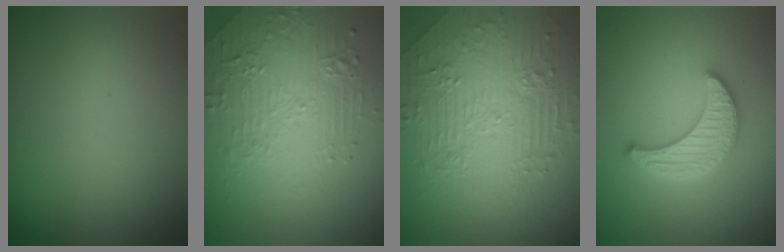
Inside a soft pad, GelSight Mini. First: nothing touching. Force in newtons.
{"total": 5.0, "press": 3.9, "slide": 3.1}
{"total": 4.7, "press": 4.6, "slide": 0.8}
{"total": 4.4, "press": 4.3, "slide": 0.8}